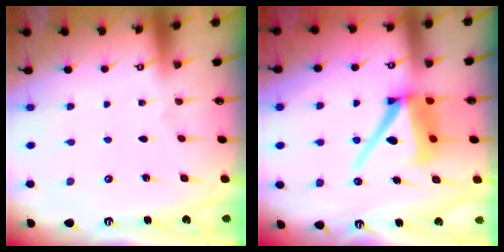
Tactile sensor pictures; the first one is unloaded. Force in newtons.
{"total": 12.1, "press": 11.9, "slide": 1.6}